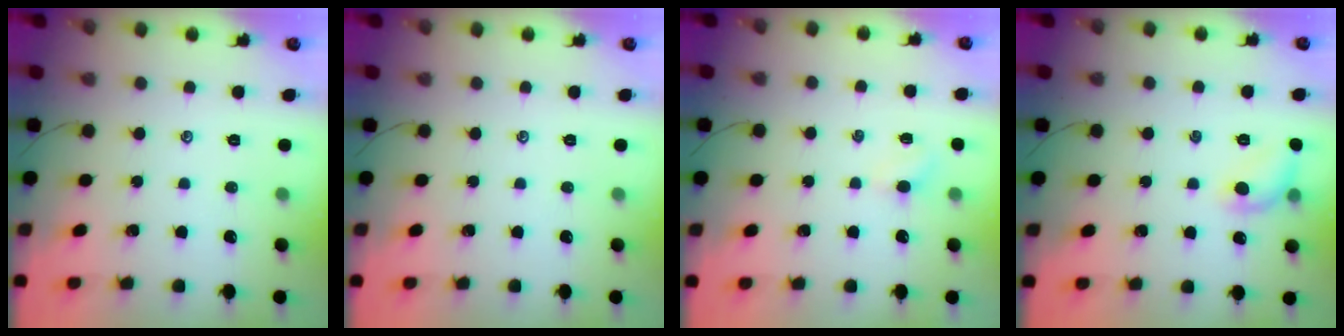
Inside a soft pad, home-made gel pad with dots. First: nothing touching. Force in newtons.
{"total": 0.0}
{"total": 2.8, "press": 2.6, "slide": 1.0}
{"total": 7.7, "press": 7.6, "slide": 0.4}